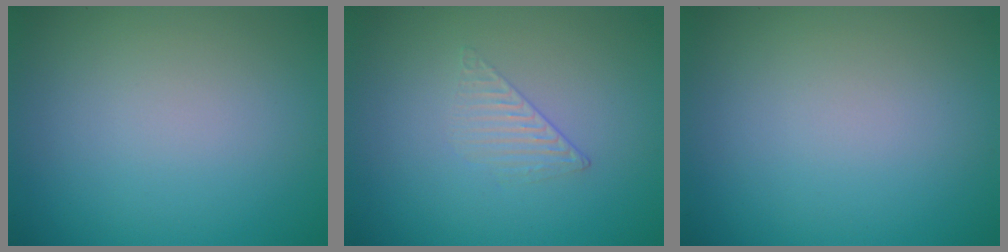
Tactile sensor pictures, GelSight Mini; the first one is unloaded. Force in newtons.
{"total": 1.4, "press": 0.3, "slide": 1.4}
{"total": 0.0}